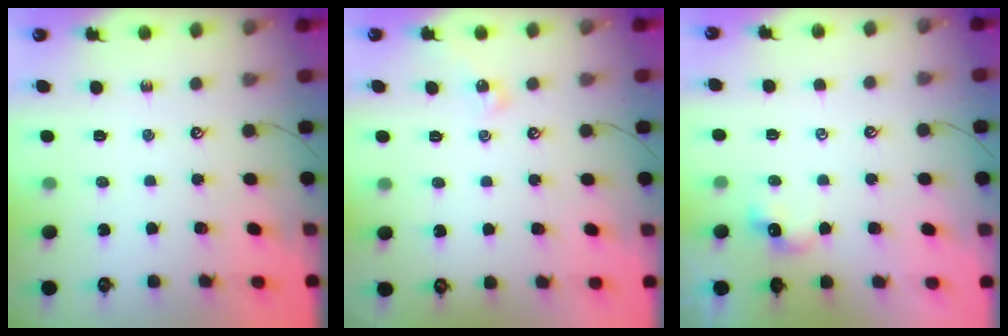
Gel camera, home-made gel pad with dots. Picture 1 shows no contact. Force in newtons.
{"total": 4.4, "press": 4.4, "slide": 0.6}
{"total": 2.0, "press": 1.9, "slide": 0.3}